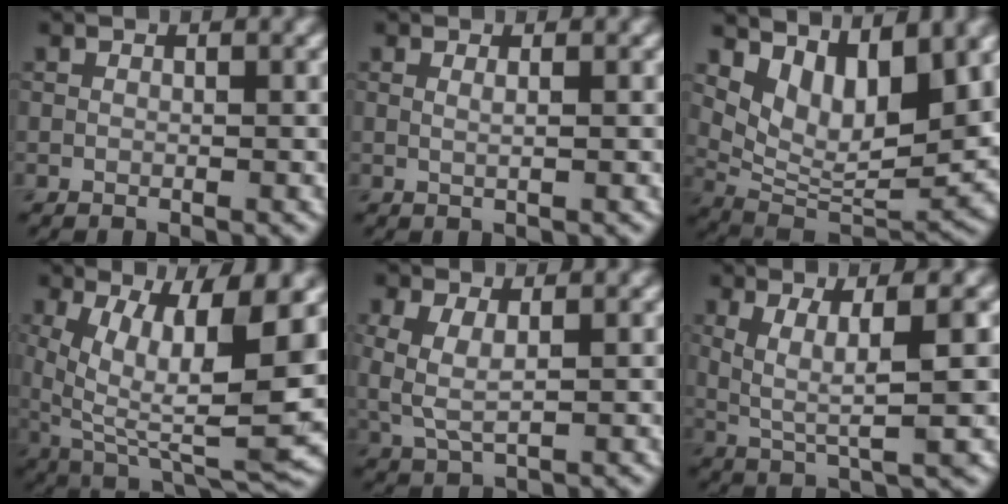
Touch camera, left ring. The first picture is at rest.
{"total": 1.0, "force": [0.4, 0.4, 0.9], "torque": [-0.009, -0.001, -0.002]}
{"total": 7.7, "force": [3.8, 3.6, 5.6], "torque": [-0.090, -0.025, 0.073]}
{"total": 11.8, "force": [2.2, 4.1, 10.9], "torque": [-0.181, -0.023, 0.047]}
{"total": 3.4, "force": [0.6, 1.6, 3.0], "torque": [-0.075, -0.001, 0.014]}
{"total": 5.0, "force": [1.0, 0.8, 4.8], "torque": [-0.097, 0.000, 0.024]}